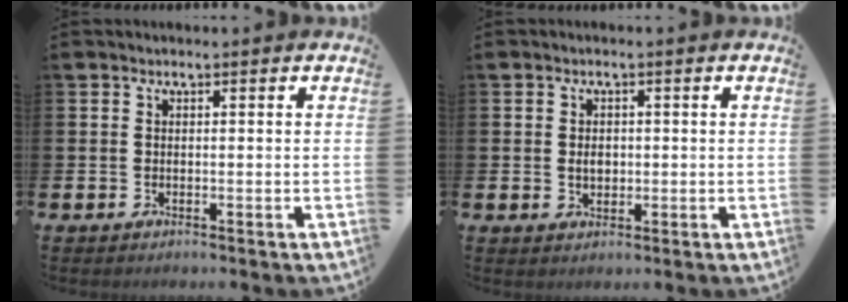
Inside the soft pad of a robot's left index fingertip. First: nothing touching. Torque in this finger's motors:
{"motor_torque": [0.15, -0.04, 0.04, 0.03]}